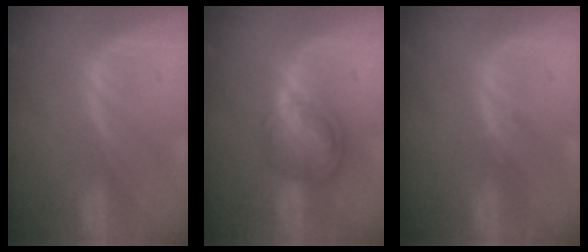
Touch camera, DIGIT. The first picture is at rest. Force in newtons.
{"total": 6.9, "press": 6.3, "slide": 2.8}
{"total": 0.8, "press": 0.8, "slide": 0.1}